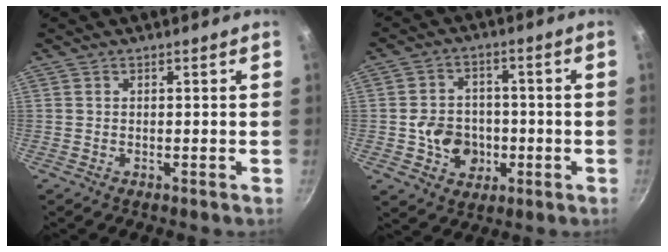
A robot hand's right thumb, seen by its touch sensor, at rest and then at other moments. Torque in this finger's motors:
{"motor_torque": [0.47, 0.27, 0.32, -0.08, 0.22]}